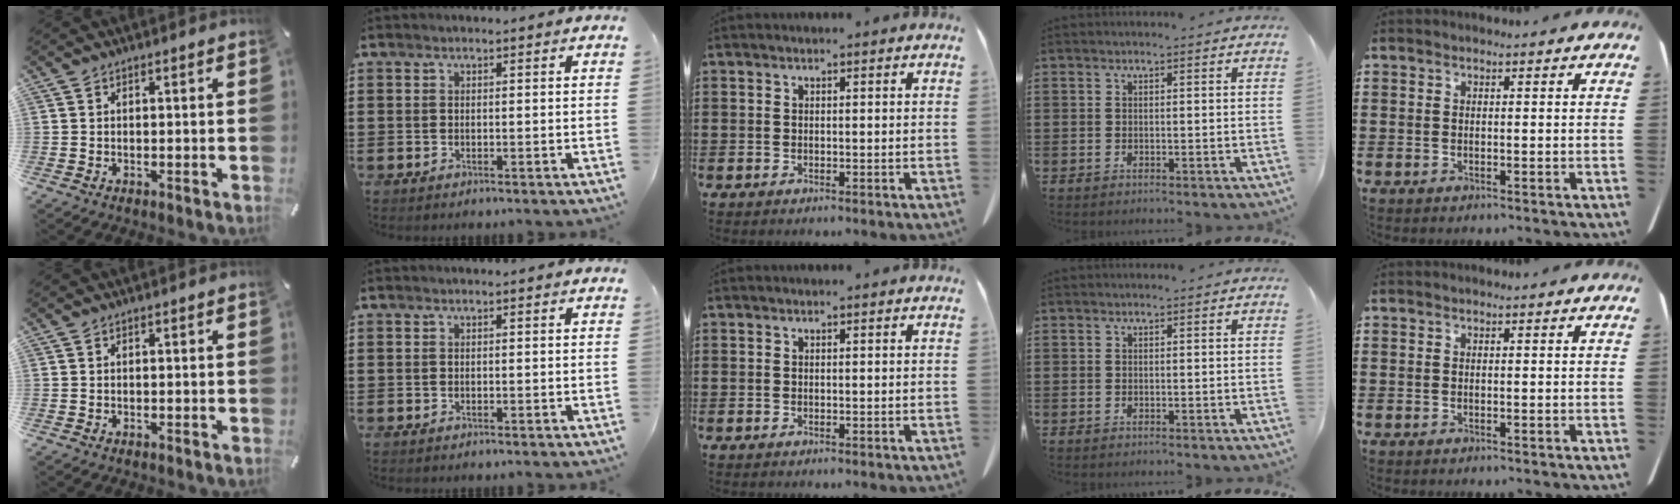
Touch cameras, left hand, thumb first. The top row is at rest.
{}